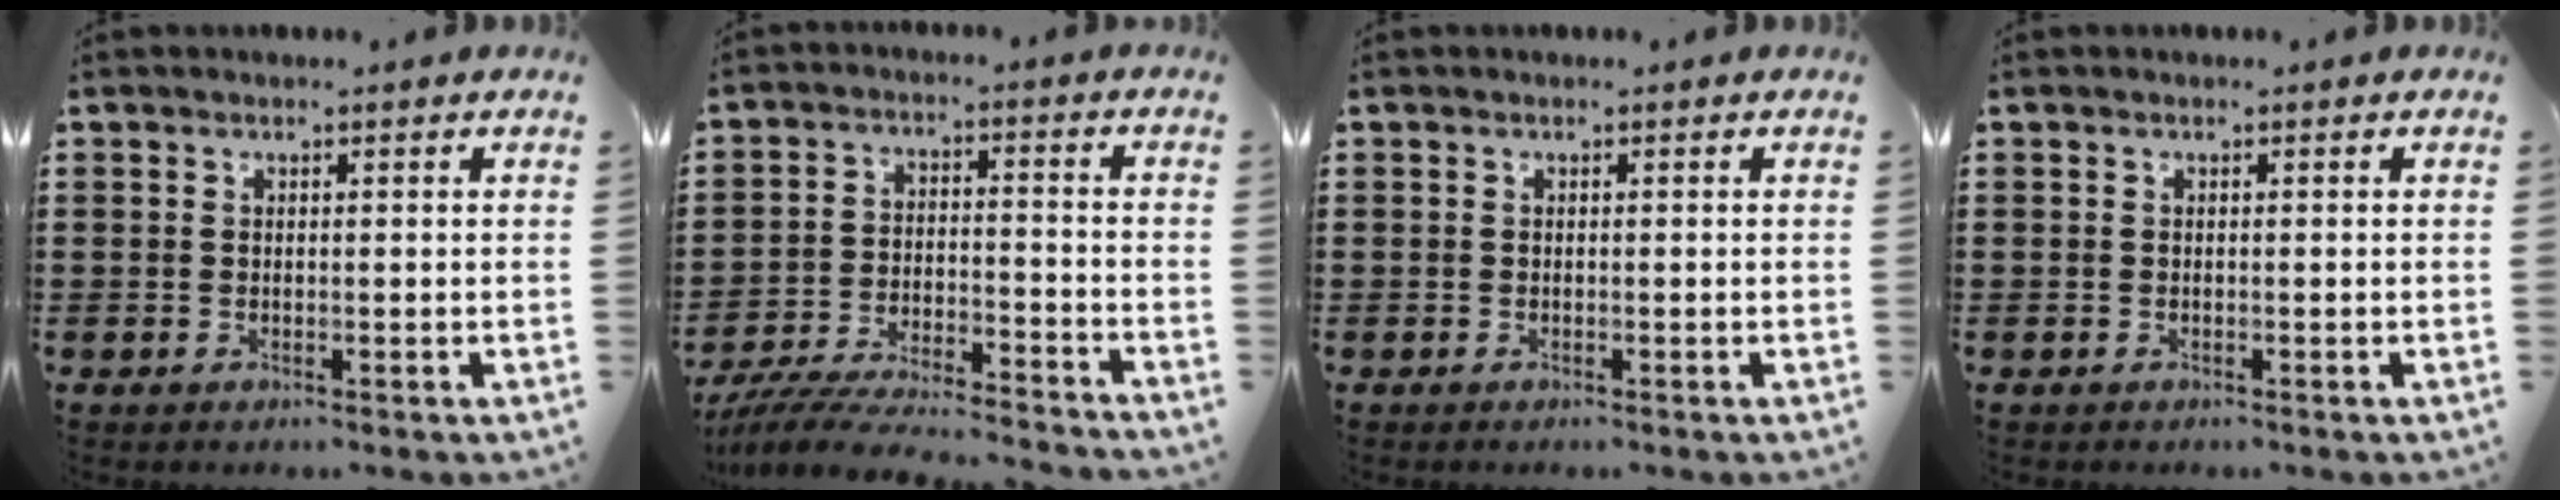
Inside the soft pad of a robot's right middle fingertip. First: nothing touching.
{"total": 7.0, "force": [-6.6, 0.5, 2.1], "torque": [-0.046, -0.001, -0.130]}
{"total": 0.0}
{"total": 0.0}